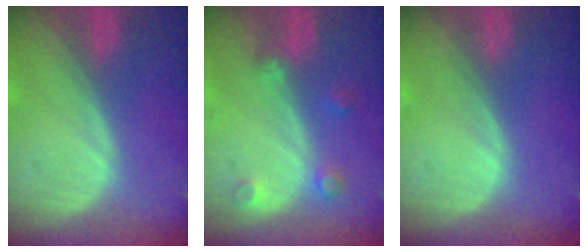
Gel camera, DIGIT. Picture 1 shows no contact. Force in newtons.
{"total": 3.2, "press": 3.0, "slide": 1.2}
{"total": 0.0}